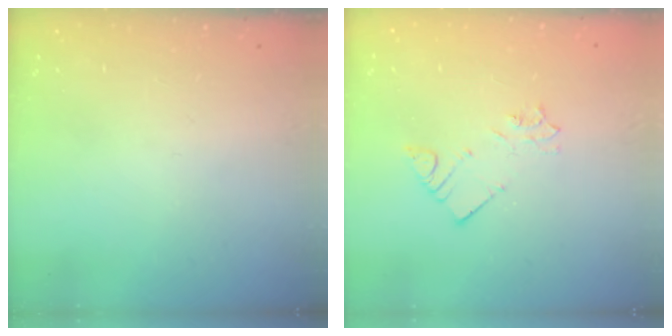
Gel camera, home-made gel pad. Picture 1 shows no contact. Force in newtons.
{"total": 2.2, "press": 2.2, "slide": 0.1}